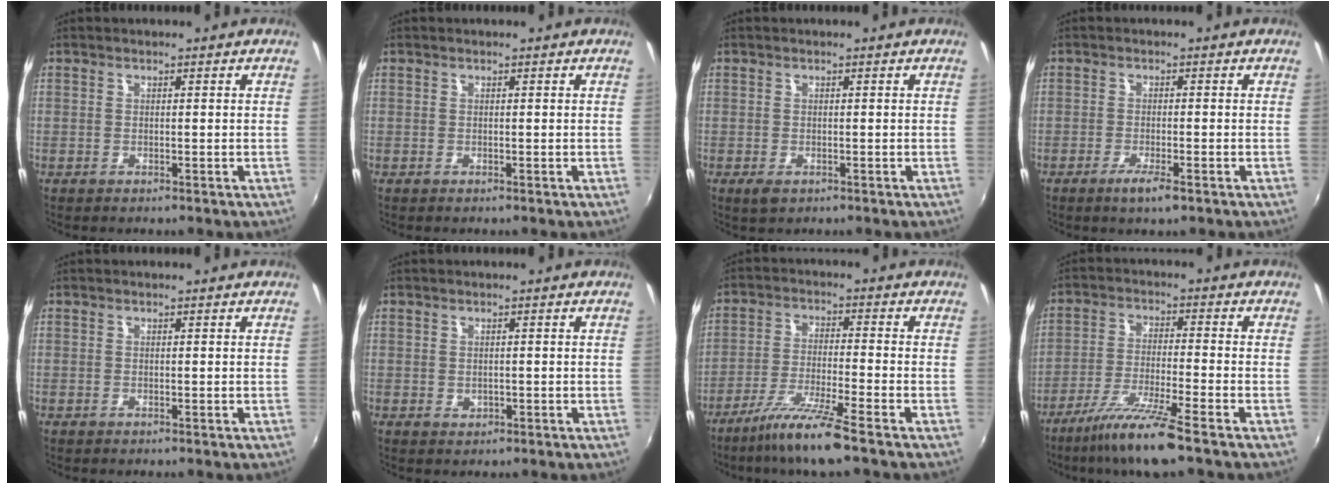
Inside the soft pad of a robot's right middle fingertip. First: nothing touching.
{"total": 0.0}
{"total": 1.9, "force": [-1.0, 1.0, 1.2], "torque": [-0.023, -0.006, -0.016]}
{"total": 3.6, "force": [-2.2, 0.6, 2.8], "torque": [-0.062, -0.010, -0.044]}
{"total": 0.0}
{"total": 0.9, "force": [-0.1, 0.8, 0.3], "torque": [-0.002, -0.001, 0.000]}
{"total": 9.4, "force": [-7.1, -0.7, 6.2], "torque": [-0.133, -0.015, -0.128]}
{"total": 10.4, "force": [-7.8, -0.3, 6.9], "torque": [-0.150, -0.020, -0.140]}